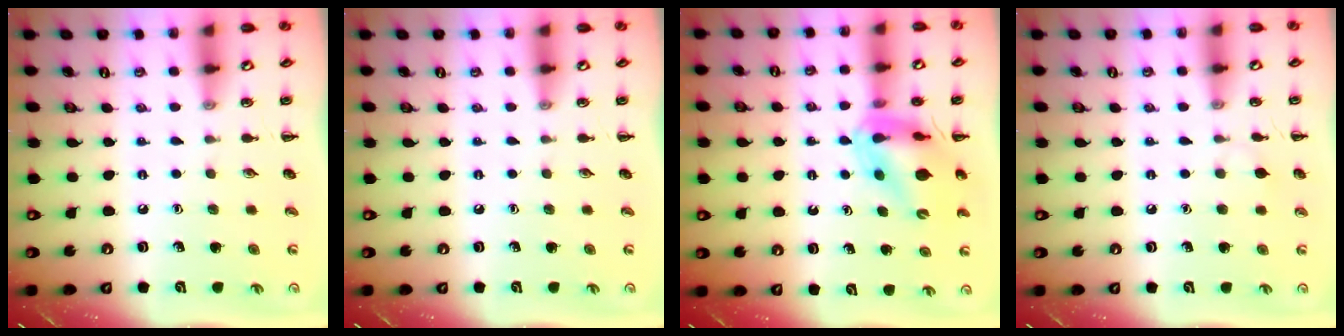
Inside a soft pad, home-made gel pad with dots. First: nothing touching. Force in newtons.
{"total": 0.0}
{"total": 13.5, "press": 12.9, "slide": 3.8}
{"total": 5.1, "press": 4.8, "slide": 1.6}